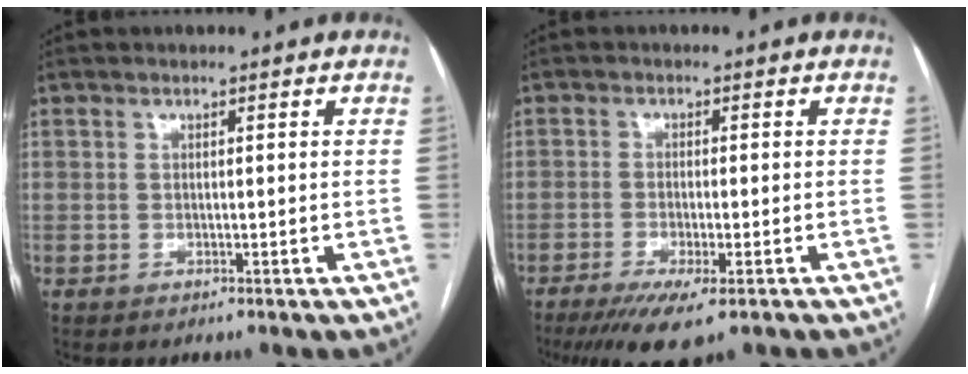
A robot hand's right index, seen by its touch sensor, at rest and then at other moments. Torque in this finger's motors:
{"motor_torque": [1.39, -0.75, 0.49, 0.14]}